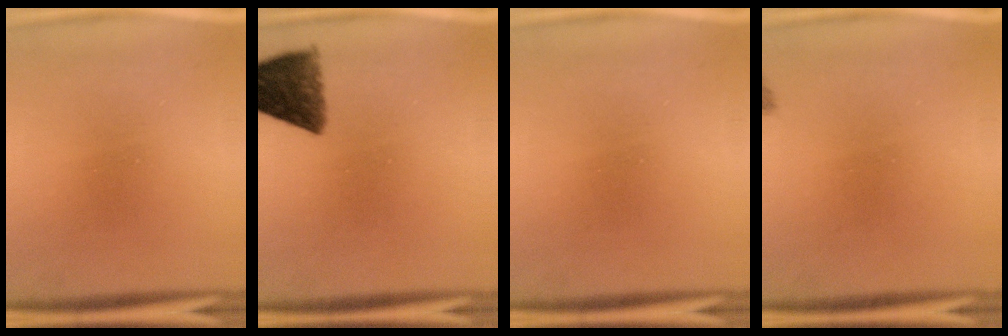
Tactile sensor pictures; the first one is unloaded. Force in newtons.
{"total": 9.3}
{"total": 0.0}
{"total": 1.3}